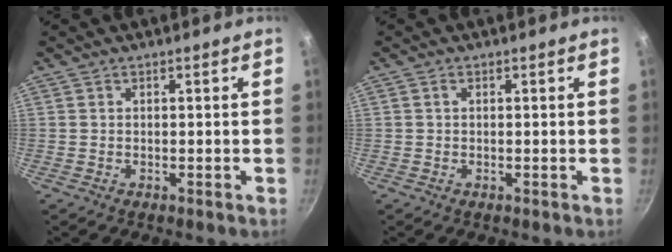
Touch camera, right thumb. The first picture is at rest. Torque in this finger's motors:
{"motor_torque": [-0.11, -0.25, -0.32, 0.46, 0.05]}